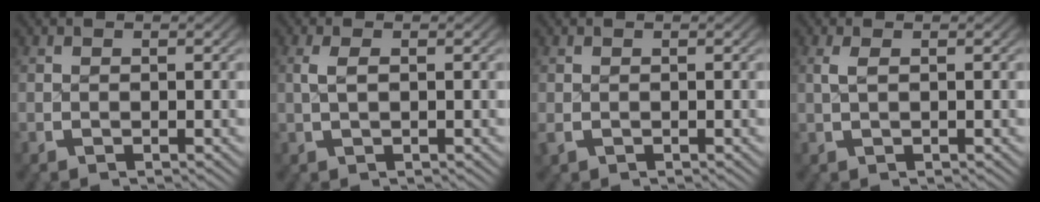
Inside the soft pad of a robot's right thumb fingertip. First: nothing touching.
{"total": 1.5, "force": [0.2, 0.5, 1.3], "torque": [-0.032, 0.004, 0.007]}
{"total": 0.7, "force": [-0.2, 0.6, 0.3], "torque": [-0.009, -0.004, 0.000]}
{"total": 1.1, "force": [0.2, 0.3, 1.1], "torque": [-0.027, 0.003, 0.008]}